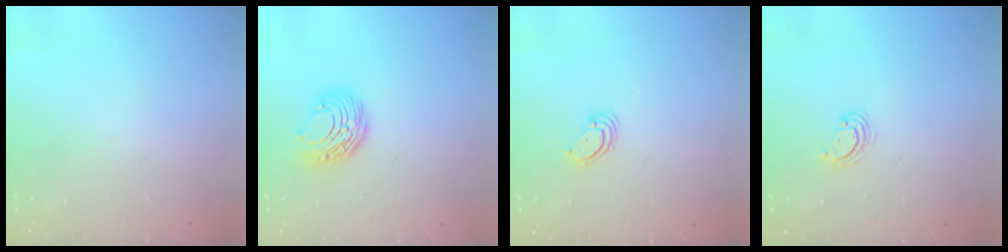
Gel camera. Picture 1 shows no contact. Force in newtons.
{"total": 8.9, "press": 8.9, "slide": 0.3}
{"total": 2.9, "press": 2.9, "slide": 0.2}
{"total": 4.3, "press": 4.3, "slide": 0.4}